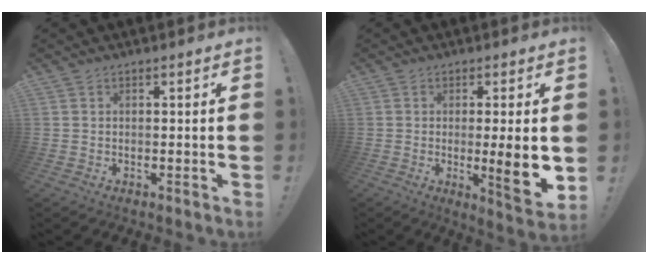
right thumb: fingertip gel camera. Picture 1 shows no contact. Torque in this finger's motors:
{"motor_torque": [0.18, 0.20, 0.44, 0.44, 0.09]}